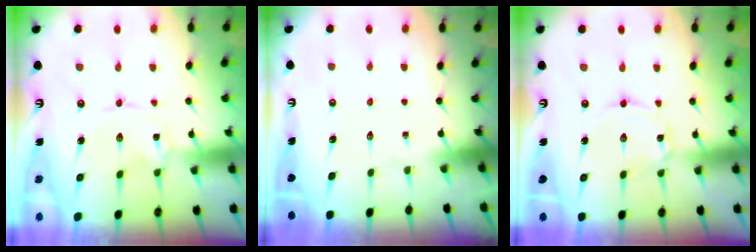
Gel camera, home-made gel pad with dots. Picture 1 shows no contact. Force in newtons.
{"total": 0.0}
{"total": 1.9, "press": 1.9, "slide": 0.2}